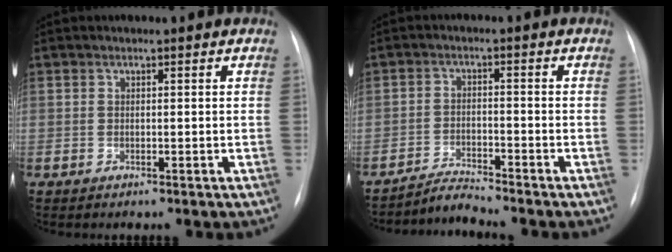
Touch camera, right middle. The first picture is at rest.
{"total": 3.6, "force": [-3.4, -1.1, -0.4], "torque": [0.001, -0.019, -0.060]}